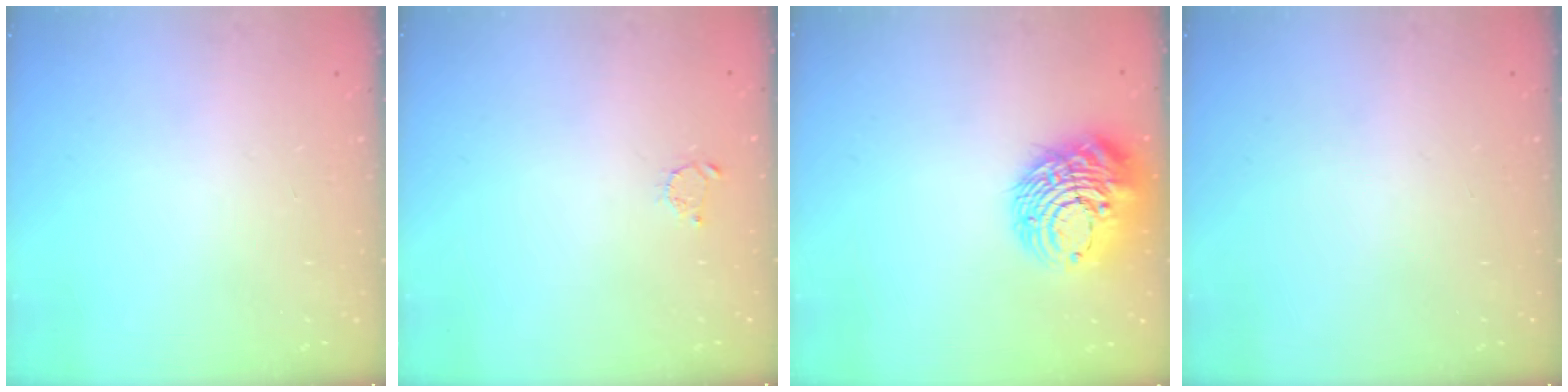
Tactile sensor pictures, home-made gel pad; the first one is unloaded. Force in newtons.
{"total": 2.2, "press": 2.2, "slide": 0.3}
{"total": 15.5, "press": 15.4, "slide": 1.6}
{"total": 0.0}